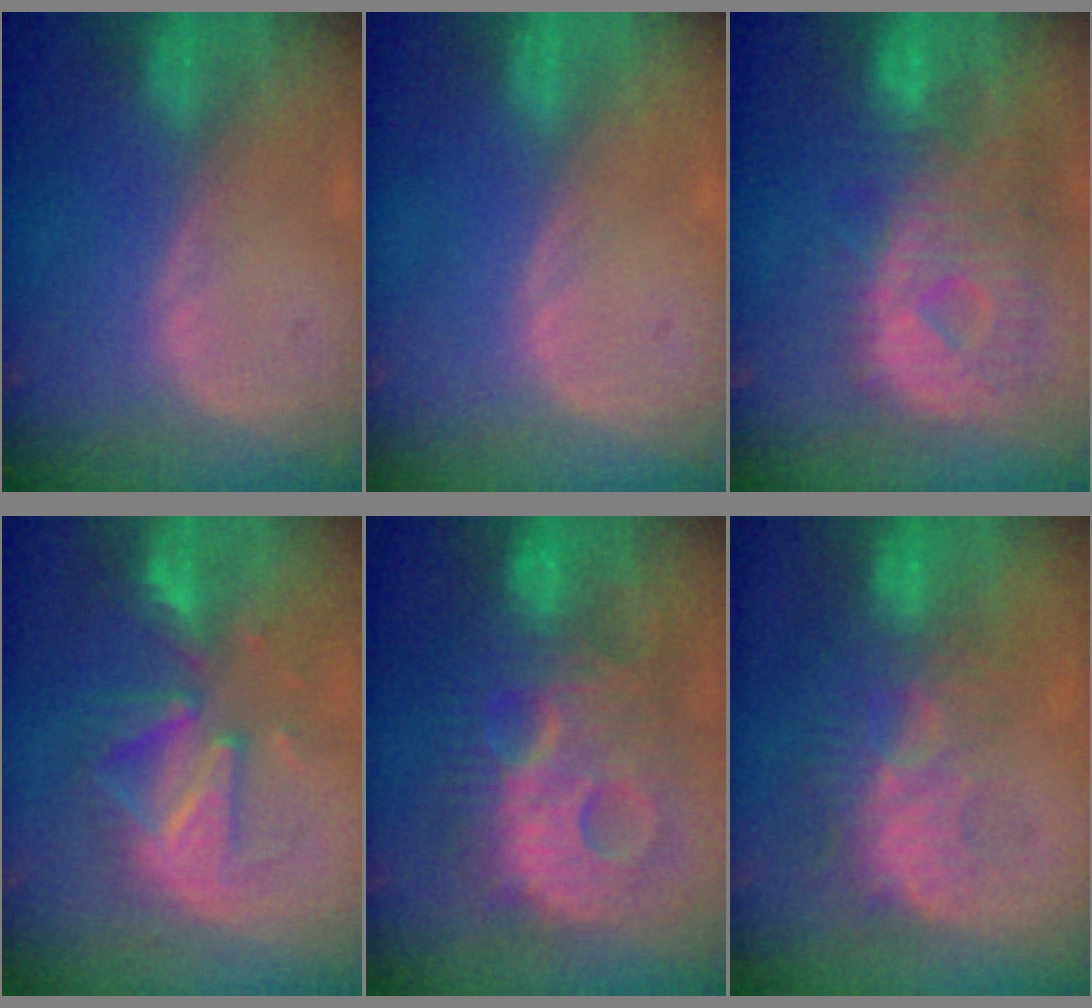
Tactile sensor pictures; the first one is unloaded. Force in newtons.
{"total": 0.0}
{"total": 12.0, "press": 10.3, "slide": 6.0}
{"total": 10.0, "press": 8.8, "slide": 4.7}
{"total": 13.3, "press": 13.2, "slide": 1.3}
{"total": 9.4, "press": 8.7, "slide": 3.6}